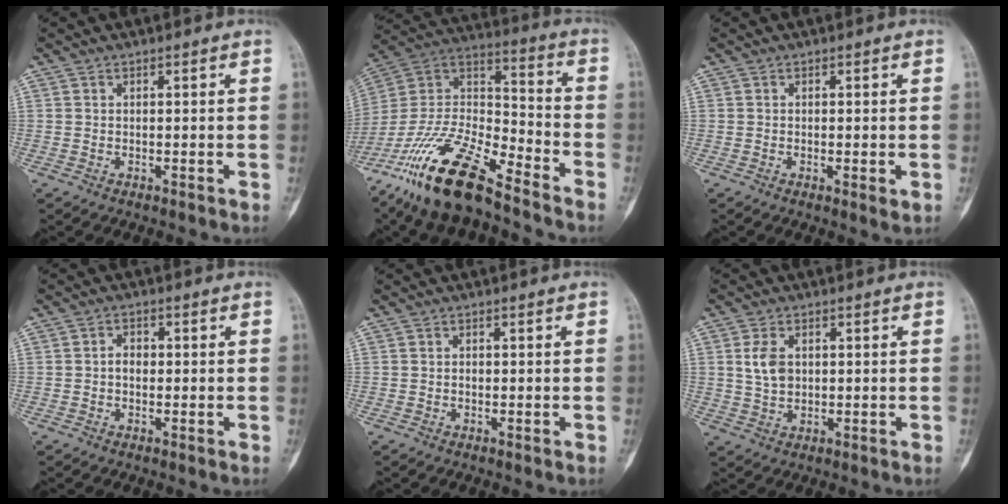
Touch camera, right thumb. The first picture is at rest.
{"total": 21.8, "force": [-15.6, 6.3, 13.8], "torque": [-0.289, 0.059, -0.295]}
{"total": 2.0, "force": [-0.4, 0.5, 1.9], "torque": [-0.033, -0.008, -0.005]}
{"total": 2.3, "force": [-0.2, 1.8, 1.5], "torque": [-0.012, 0.009, -0.009]}
{"total": 0.6, "force": [-0.1, 0.5, 0.3], "torque": [-0.001, 0.003, -0.005]}
{"total": 5.1, "force": [1.1, 3.5, 3.6], "torque": [-0.063, -0.001, 0.025]}